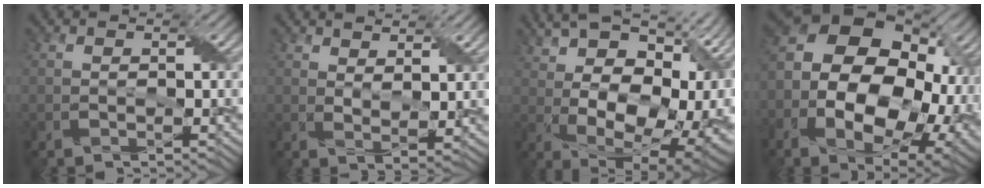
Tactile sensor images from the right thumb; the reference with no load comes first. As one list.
[{"total": 3.8, "force": [2.8, 1.0, 2.5], "torque": [-0.054, -0.006, 0.056]}, {"total": 20.8, "force": [5.0, 11.8, 16.5], "torque": [-0.269, 0.027, 0.121]}, {"total": 21.1, "force": [-2.9, 14.4, 15.0], "torque": [-0.304, -0.038, -0.014]}]